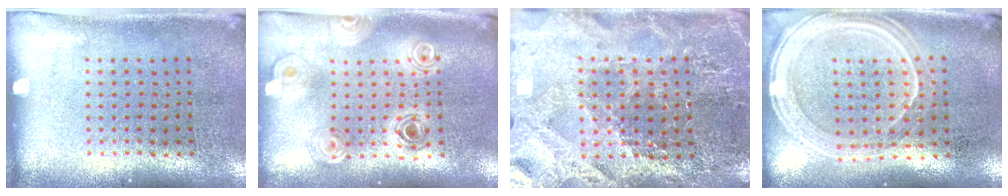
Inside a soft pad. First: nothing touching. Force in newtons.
{"total": 1.0, "press": 0.9, "slide": 0.2}
{"total": 3.2, "press": 3.2, "slide": 0.6}
{"total": 1.4, "press": 1.3, "slide": 0.2}